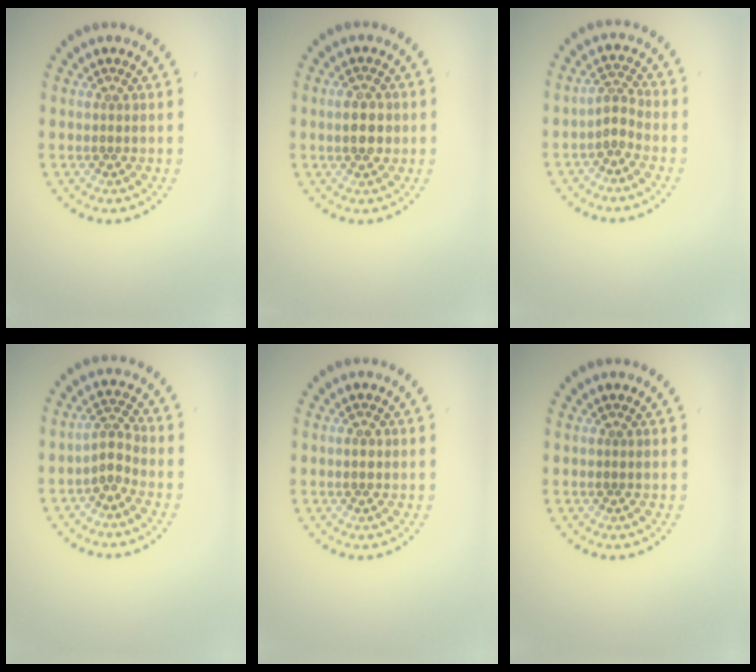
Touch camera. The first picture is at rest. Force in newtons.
{"total": 2.8, "press": 2.8, "slide": 0.1}
{"total": 1.8, "press": 1.2, "slide": 1.3}
{"total": 2.0, "press": 1.5, "slide": 1.3}
{"total": 1.1, "press": 1.1, "slide": 0.1}
{"total": 0.0}